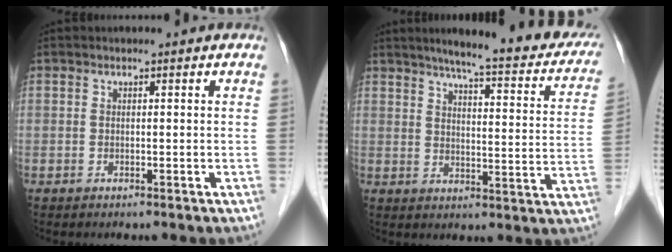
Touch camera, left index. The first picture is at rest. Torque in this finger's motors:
{"motor_torque": [-0.63, -0.87, 0.30, 0.10]}